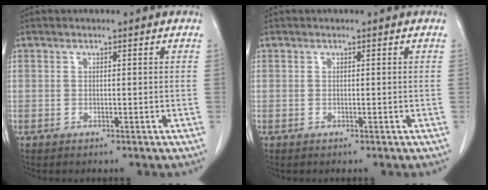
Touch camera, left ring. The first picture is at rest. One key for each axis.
{"total": 0.0}